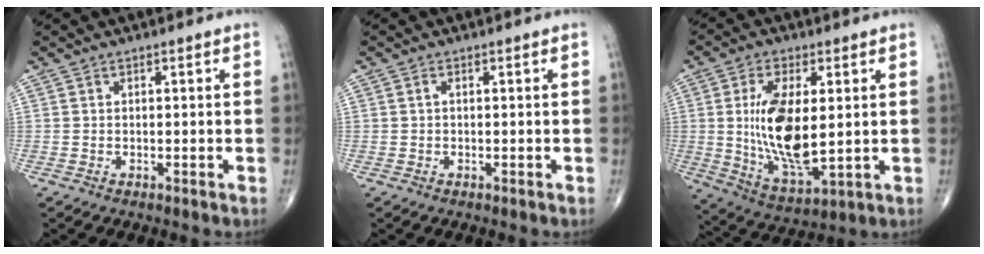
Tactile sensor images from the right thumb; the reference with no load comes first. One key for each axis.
{"total": 0.5, "fx": 0.1, "fy": 0.3, "fz": 0.4, "tx": -0.009, "ty": 0.000, "tz": 0.000}
{"total": 15.5, "fx": 1.3, "fy": 6.9, "fz": 13.8, "tx": -0.255, "ty": -0.021, "tz": 0.035}